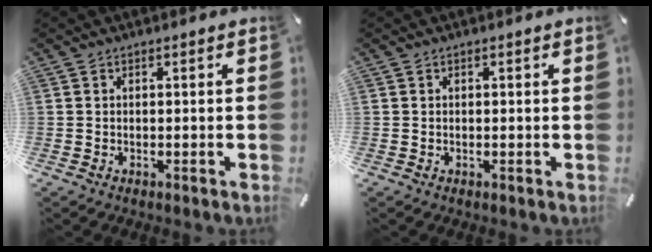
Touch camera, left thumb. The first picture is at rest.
{"total": 0.0}